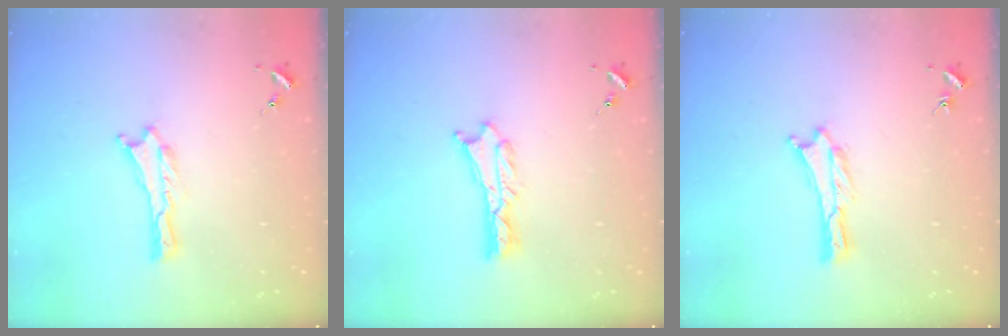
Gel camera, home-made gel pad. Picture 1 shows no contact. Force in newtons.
{"total": 1.3, "press": 1.3, "slide": 0.1}
{"total": 0.0}